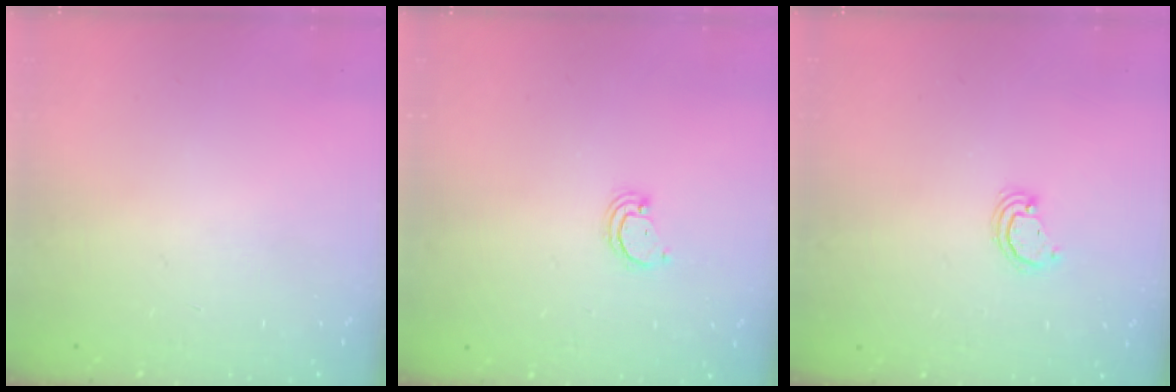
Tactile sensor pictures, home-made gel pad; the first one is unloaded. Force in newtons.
{"total": 2.1, "press": 2.1, "slide": 0.2}
{"total": 2.5, "press": 2.5, "slide": 0.2}